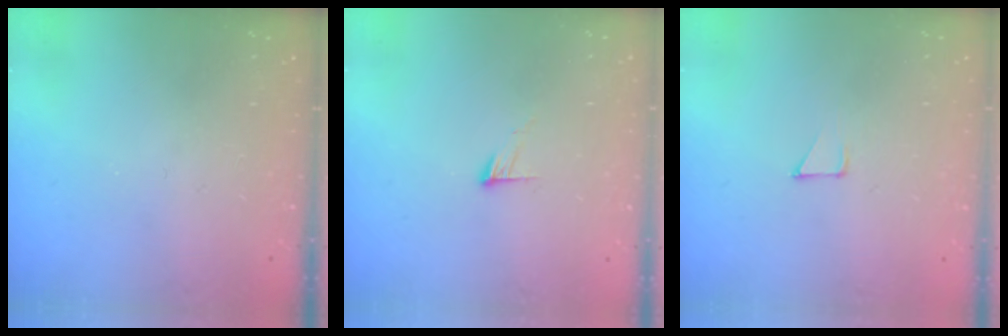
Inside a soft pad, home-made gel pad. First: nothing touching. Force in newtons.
{"total": 4.5, "press": 4.5, "slide": 0.4}
{"total": 2.8, "press": 2.8, "slide": 0.2}